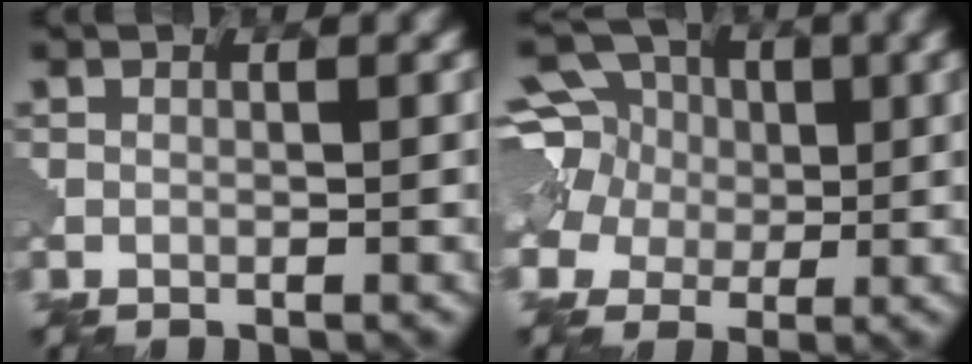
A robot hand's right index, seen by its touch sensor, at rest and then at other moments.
{"total": 8.1, "force": [2.9, 6.8, 3.1], "torque": [-0.081, 0.029, 0.026]}